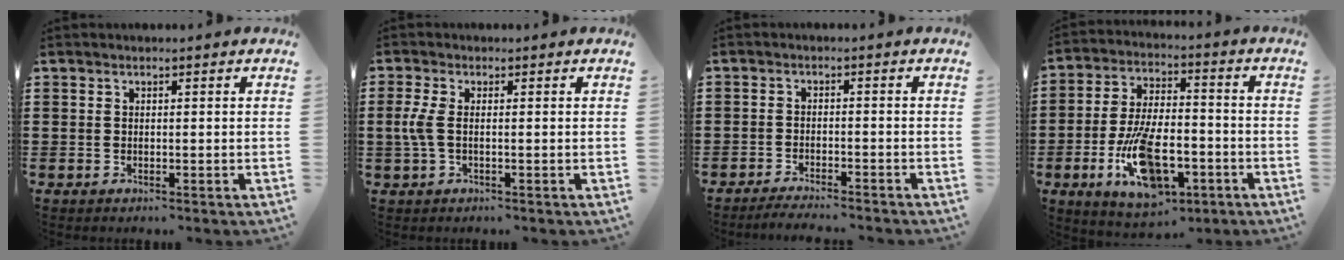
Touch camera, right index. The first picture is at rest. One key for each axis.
{"total": 3.2, "fx": -0.2, "fy": 1.1, "fz": 3.0, "tx": -0.078, "ty": -0.006, "tz": -0.010}
{"total": 2.5, "fx": -2.5, "fy": -0.1, "fz": 0.1, "tx": -0.006, "ty": 0.002, "tz": -0.053}
{"total": 13.3, "fx": -5.3, "fy": 5.9, "fz": 10.7, "tx": -0.225, "ty": 0.005, "tz": -0.095}